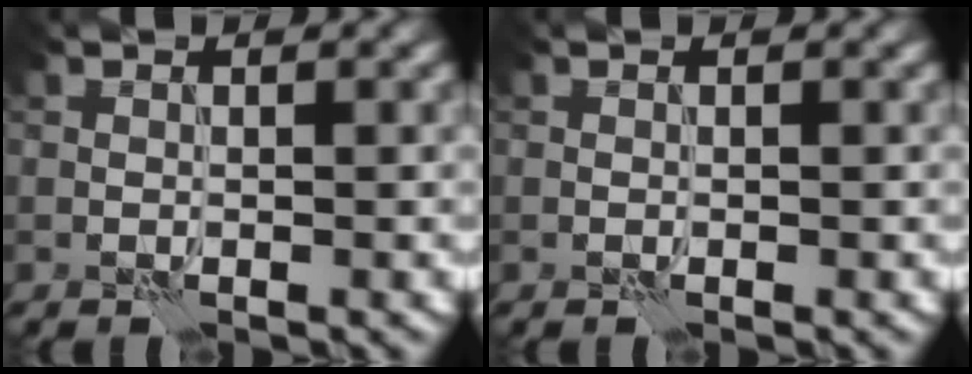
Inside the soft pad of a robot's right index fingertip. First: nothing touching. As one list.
[{"total": 0.0}]